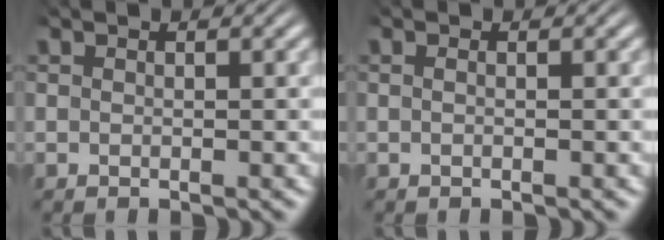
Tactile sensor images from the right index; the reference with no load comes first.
{"total": 0.5, "force": [-0.2, -0.3, 0.4], "torque": [-0.005, 0.000, -0.004]}